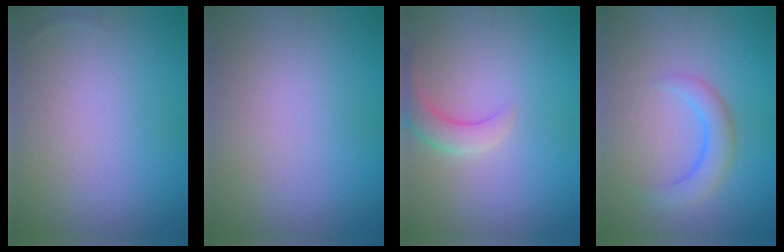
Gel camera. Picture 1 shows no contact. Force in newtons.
{"total": 0.0}
{"total": 2.9, "press": 2.8, "slide": 0.3}
{"total": 2.9, "press": 2.9, "slide": 0.3}